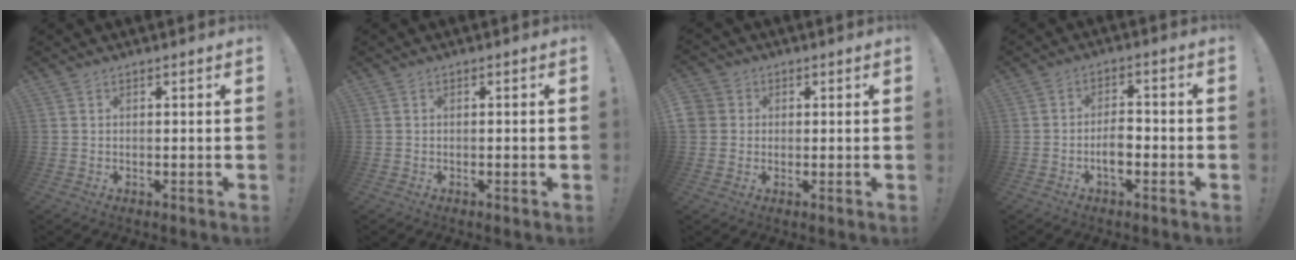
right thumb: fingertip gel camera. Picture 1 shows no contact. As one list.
[{"total": 0.8, "force": [-0.4, 0.0, 0.7], "torque": [-0.013, 0.000, -0.007]}, {"total": 3.8, "force": [0.3, 3.7, 1.1], "torque": [-0.026, 0.003, 0.006]}, {"total": 5.6, "force": [-2.2, 2.7, 4.4], "torque": [-0.071, -0.005, -0.044]}]